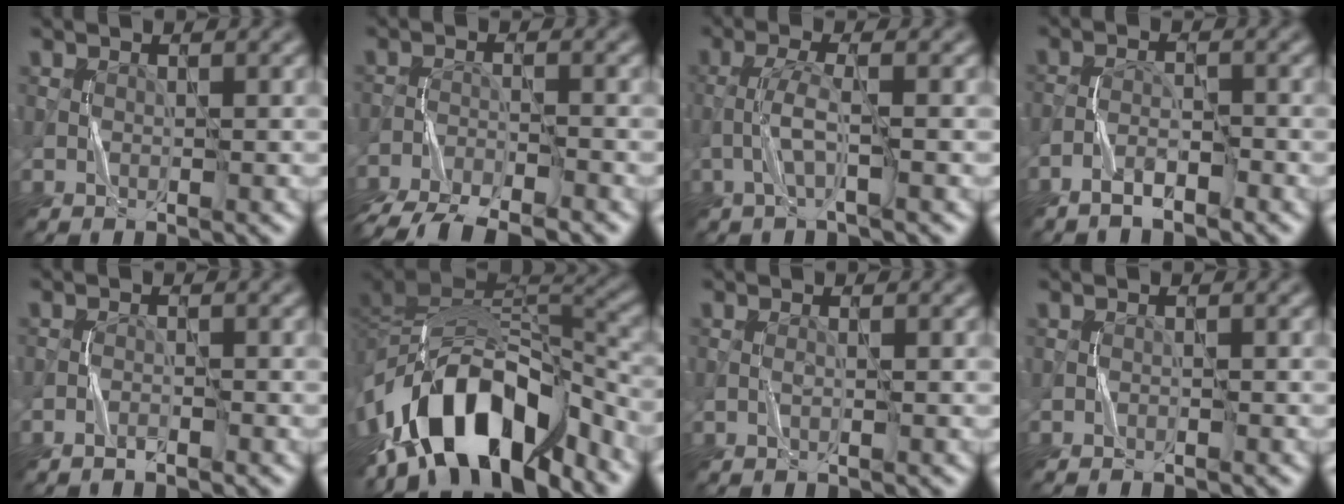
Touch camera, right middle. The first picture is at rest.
{"total": 7.9, "force": [-7.0, 1.5, 3.3], "torque": [-0.060, -0.024, -0.118]}
{"total": 2.8, "force": [-0.9, 0.3, 2.7], "torque": [-0.057, 0.011, -0.024]}
{"total": 2.5, "force": [-2.0, 0.5, 1.5], "torque": [-0.032, 0.007, -0.041]}
{"total": 1.1, "force": [-1.0, 0.1, 0.6], "torque": [-0.011, 0.003, -0.021]}
{"total": 13.5, "force": [-7.7, 5.9, 9.3], "torque": [-0.149, 0.014, -0.141]}
{"total": 0.6, "force": [-0.2, 0.0, 0.5], "torque": [-0.013, 0.000, -0.006]}
{"total": 0.8, "force": [-0.8, 0.0, 0.3], "torque": [-0.005, 0.002, -0.015]}